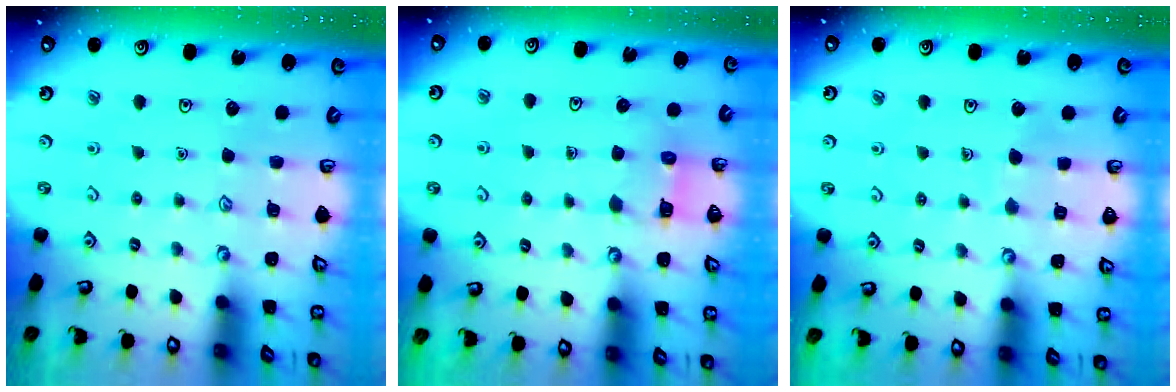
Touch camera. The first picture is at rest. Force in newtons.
{"total": 5.7, "press": 5.7, "slide": 0.3}
{"total": 3.5, "press": 3.5, "slide": 0.2}